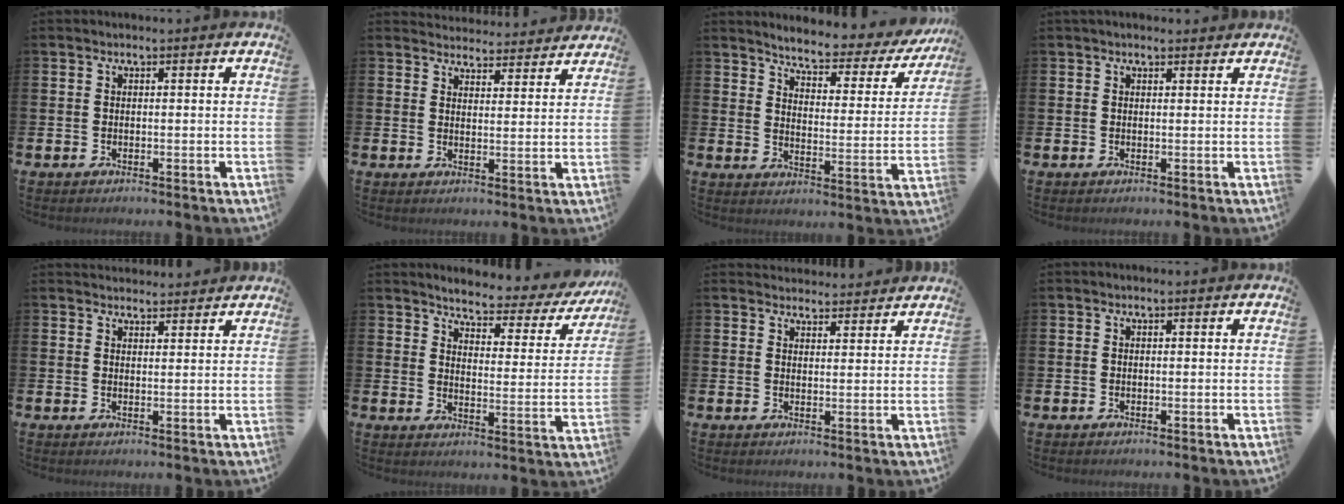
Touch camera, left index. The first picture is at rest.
{"total": 4.1, "force": [4.1, 0.7, -0.1], "torque": [-0.002, -0.029, 0.071]}
{"total": 4.7, "force": [4.4, 0.7, 1.5], "torque": [-0.058, -0.035, 0.068]}
{"total": 1.2, "force": [1.0, 0.5, 0.3], "torque": [0.000, 0.003, 0.017]}
{"total": 2.7, "force": [2.7, 0.6, -0.2], "torque": [0.006, -0.015, 0.048]}
{"total": 3.8, "force": [3.6, 0.8, 1.0], "torque": [-0.046, -0.029, 0.053]}
{"total": 3.3, "force": [3.2, 0.7, -0.2], "torque": [0.005, -0.020, 0.057]}
{"total": 0.0}